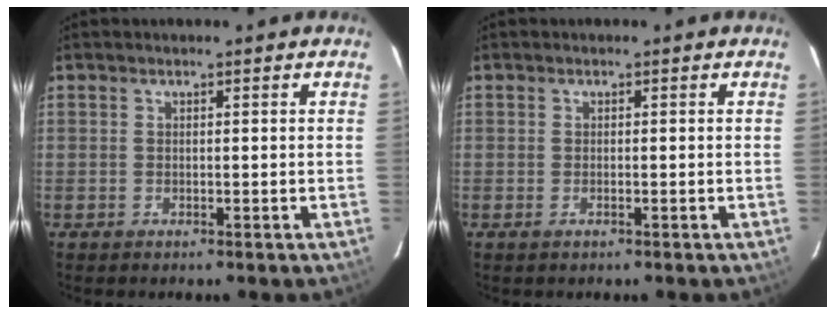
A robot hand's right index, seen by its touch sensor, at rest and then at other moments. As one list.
[{"total": 0.9, "force": [-0.6, 0.3, 0.6], "torque": [-0.013, -0.001, -0.011]}]